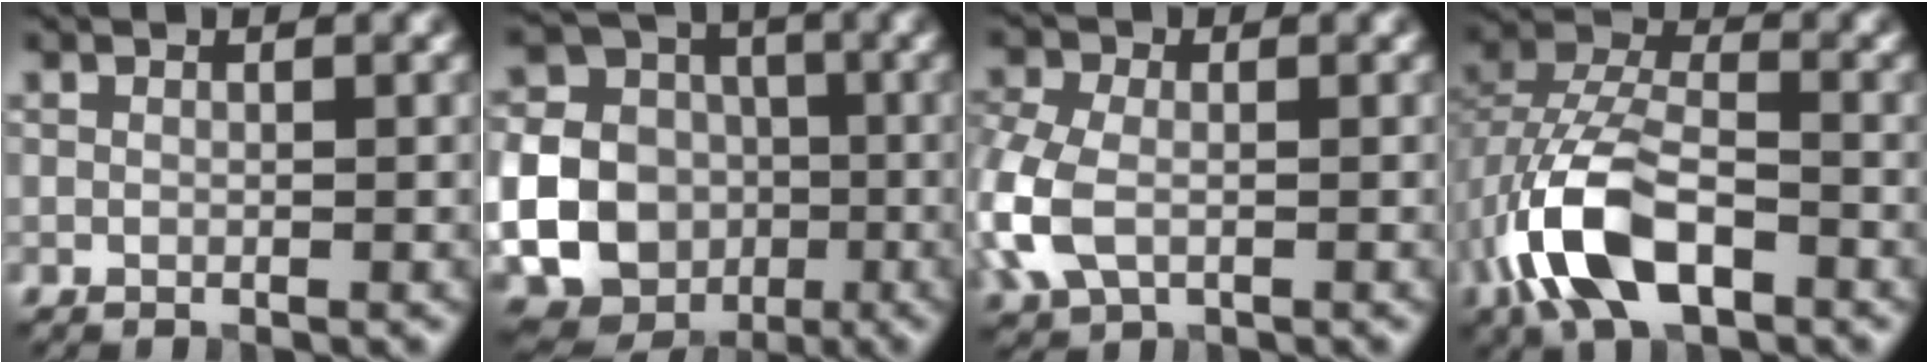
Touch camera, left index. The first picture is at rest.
{"total": 23.8, "force": [-4.5, 22.3, 7.1], "torque": [-0.185, -0.041, -0.104]}
{"total": 5.9, "force": [-1.2, 4.0, 4.1], "torque": [-0.116, -0.005, -0.032]}
{"total": 9.1, "force": [-3.8, 4.7, 6.7], "torque": [-0.145, 0.007, -0.083]}